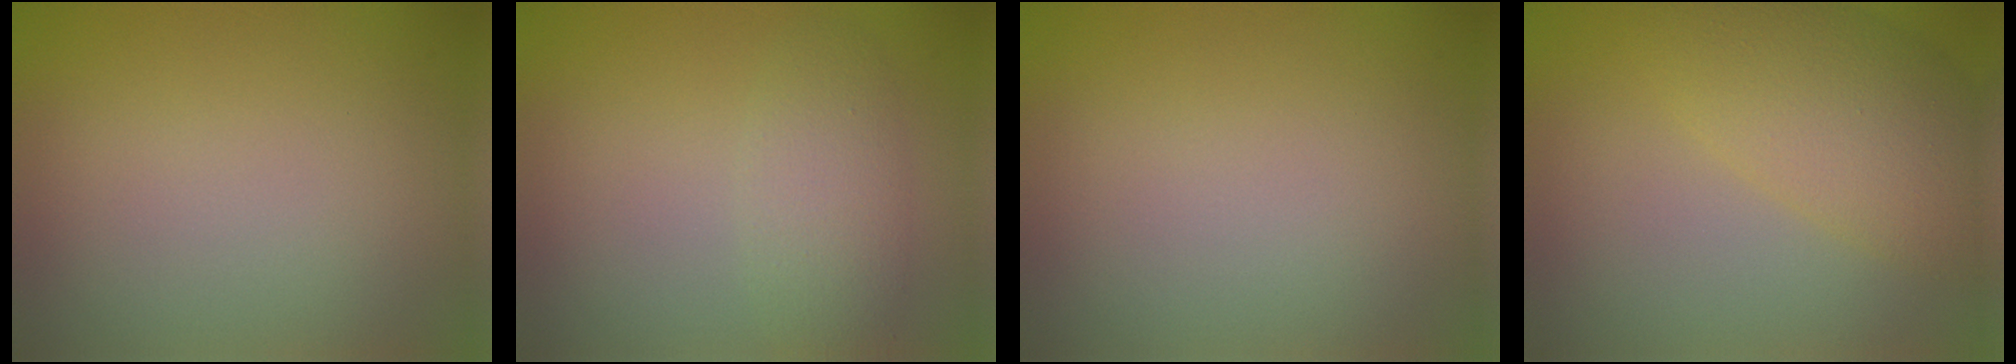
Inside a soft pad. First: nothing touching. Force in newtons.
{"total": 2.7, "press": 2.7, "slide": 0.1}
{"total": 0.0}
{"total": 6.0, "press": 6.0, "slide": 0.3}